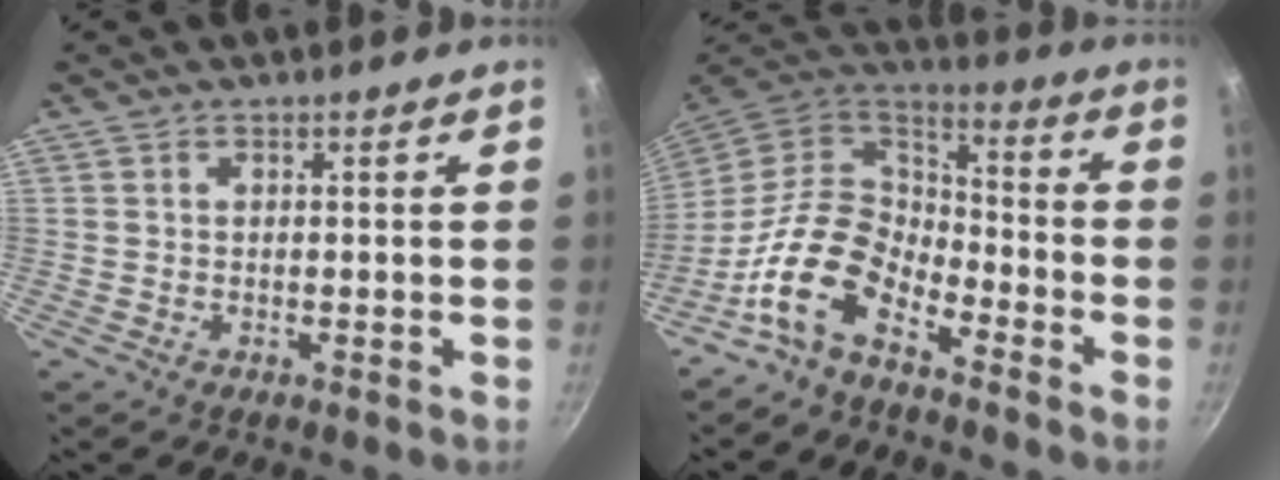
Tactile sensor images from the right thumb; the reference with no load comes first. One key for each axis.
{"total": 13.6, "fx": -8.1, "fy": 7.6, "fz": 7.9, "tx": -0.129, "ty": 0.075, "tz": -0.180}